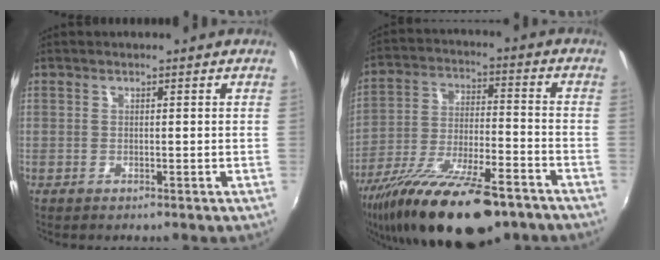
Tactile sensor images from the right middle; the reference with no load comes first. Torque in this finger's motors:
{"motor_torque": [1.13, -1.01, 0.47, 0.21]}